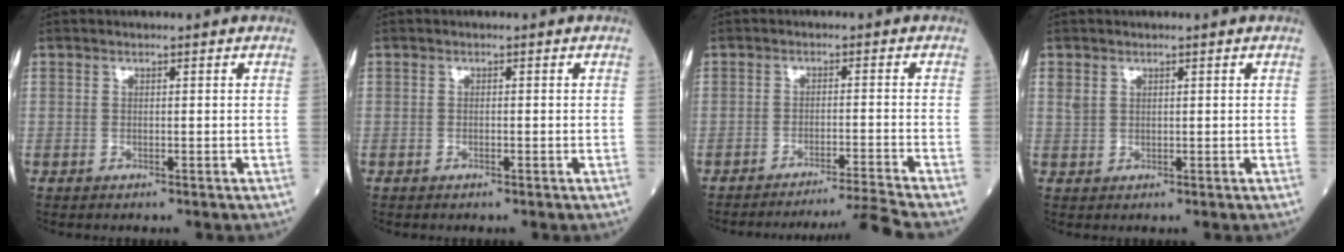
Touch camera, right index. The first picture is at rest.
{"total": 0.0}
{"total": 8.7, "force": [-7.5, -4.3, 0.8], "torque": [-0.005, -0.012, -0.114]}
{"total": 1.4, "force": [0.9, 1.0, 0.5], "torque": [-0.012, 0.009, 0.021]}